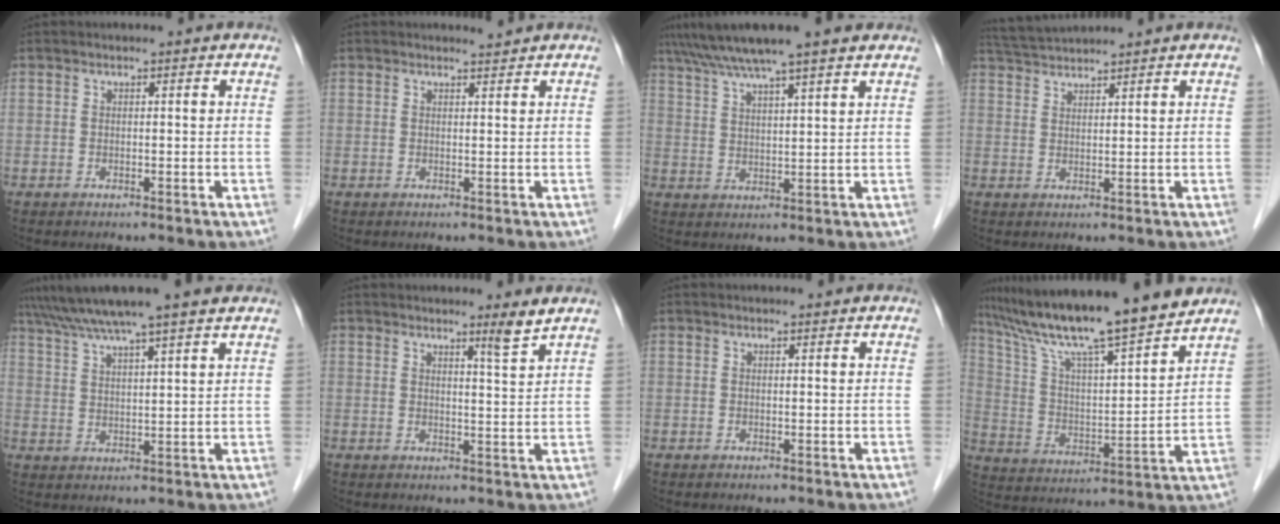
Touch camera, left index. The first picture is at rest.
{"total": 0.9, "force": [0.8, -0.3, -0.2], "torque": [-0.007, -0.008, 0.013]}
{"total": 11.5, "force": [9.4, 0.2, 6.6], "torque": [-0.116, 0.037, 0.140]}
{"total": 4.2, "force": [4.0, -0.7, 0.6], "torque": [-0.018, 0.022, 0.081]}
{"total": 10.5, "force": [8.8, -0.7, 5.6], "torque": [-0.101, 0.032, 0.132]}
{"total": 2.6, "force": [2.1, -0.9, 1.2], "torque": [-0.027, -0.017, 0.035]}
{"total": 0.0}
{"total": 17.9, "force": [15.5, 0.0, 9.0], "torque": [-0.159, 0.004, 0.261]}